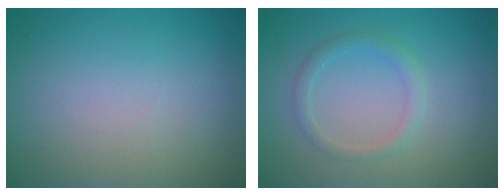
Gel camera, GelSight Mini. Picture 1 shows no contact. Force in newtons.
{"total": 1.6, "press": 1.6, "slide": 0.0}